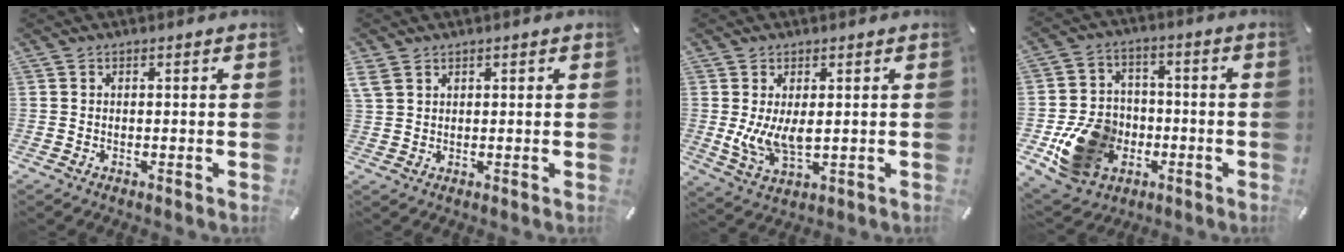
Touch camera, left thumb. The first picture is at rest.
{"total": 2.7, "force": [1.6, 1.9, 1.1], "torque": [-0.024, 0.001, 0.031]}
{"total": 7.8, "force": [0.9, 4.2, 6.5], "torque": [-0.145, -0.012, 0.013]}
{"total": 15.3, "force": [-5.3, 12.2, 7.6], "torque": [-0.151, 0.035, -0.085]}